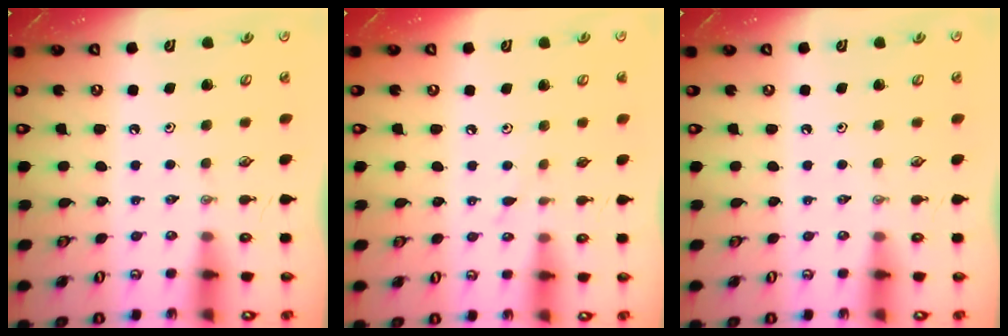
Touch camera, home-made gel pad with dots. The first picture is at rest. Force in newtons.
{"total": 4.6, "press": 4.5, "slide": 0.6}
{"total": 0.0}